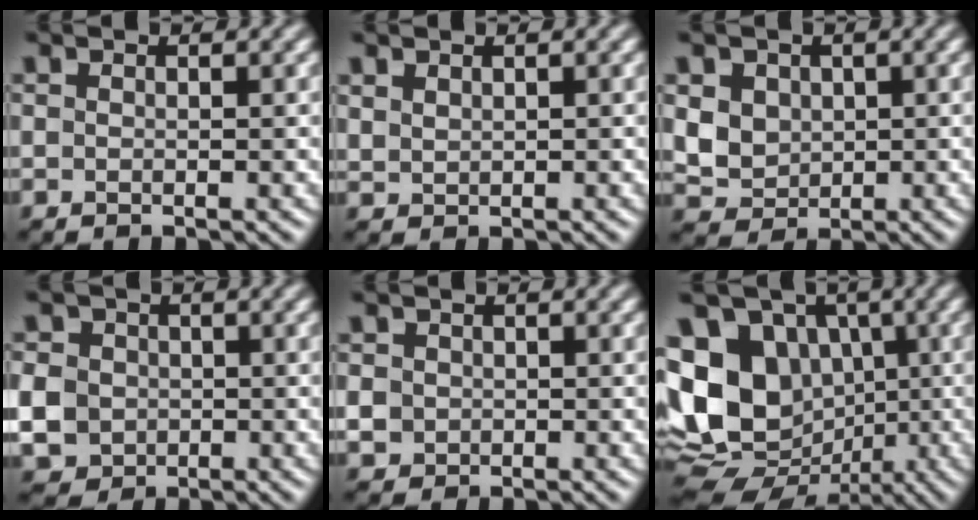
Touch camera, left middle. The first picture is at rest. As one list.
[{"total": 0.7, "force": [0.7, 0.2, -0.1], "torque": [-0.007, 0.004, 0.026]}, {"total": 3.2, "force": [0.6, 2.9, 1.3], "torque": [-0.047, 0.000, 0.028]}, {"total": 4.7, "force": [-0.6, 4.4, 1.6], "torque": [-0.053, 0.010, -0.016]}, {"total": 1.1, "force": [-0.2, 1.1, -0.1], "torque": [-0.003, -0.005, 0.005]}, {"total": 14.1, "force": [-0.2, 11.5, 8.2], "torque": [-0.161, 0.012, -0.010]}]